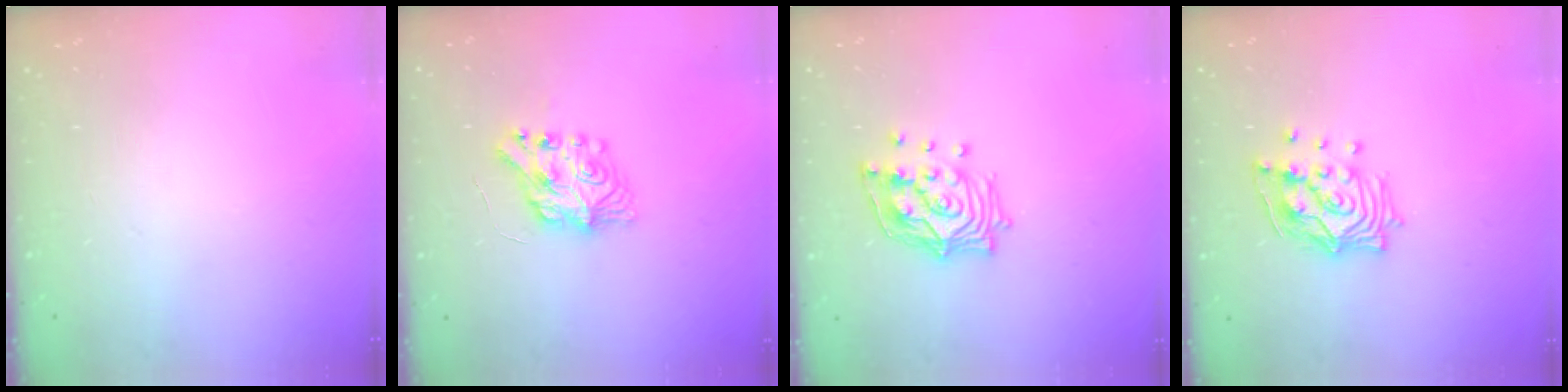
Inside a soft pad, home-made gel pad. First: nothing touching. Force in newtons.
{"total": 8.3, "press": 8.2, "slide": 0.4}
{"total": 14.1, "press": 14.0, "slide": 1.8}
{"total": 13.3, "press": 13.2, "slide": 1.1}